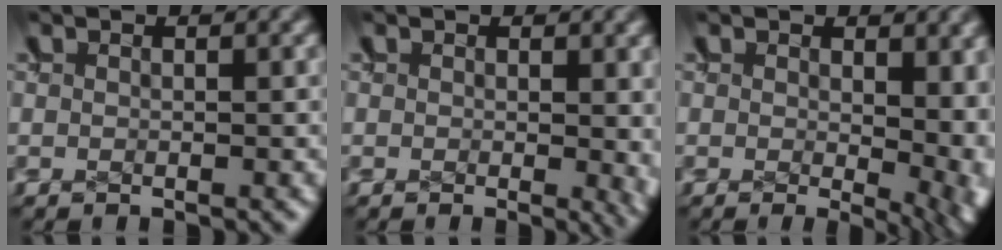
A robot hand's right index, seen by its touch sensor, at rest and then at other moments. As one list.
[{"total": 1.4, "force": [0.3, 0.4, 1.3], "torque": [-0.014, -0.008, 0.006]}, {"total": 3.4, "force": [-0.3, 1.8, 2.9], "torque": [-0.038, -0.025, 0.007]}]